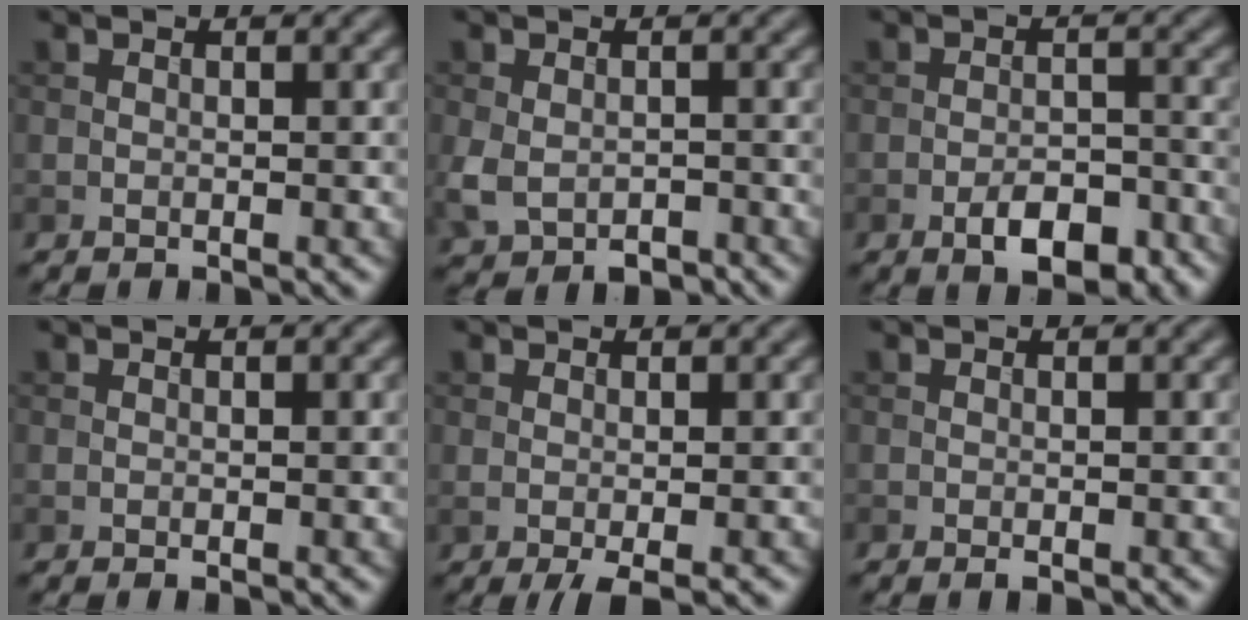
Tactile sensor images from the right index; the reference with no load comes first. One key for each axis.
{"total": 4.4, "fx": -1.8, "fy": 3.0, "fz": 2.7, "tx": -0.056, "ty": -0.020, "tz": -0.031}
{"total": 4.6, "fx": -2.6, "fy": 2.0, "fz": 3.2, "tx": -0.045, "ty": 0.000, "tz": -0.040}
{"total": 0.0}
{"total": 1.7, "fx": -0.4, "fy": 0.2, "fz": 1.7, "tx": -0.030, "ty": -0.002, "tz": -0.008}
{"total": 0.0}